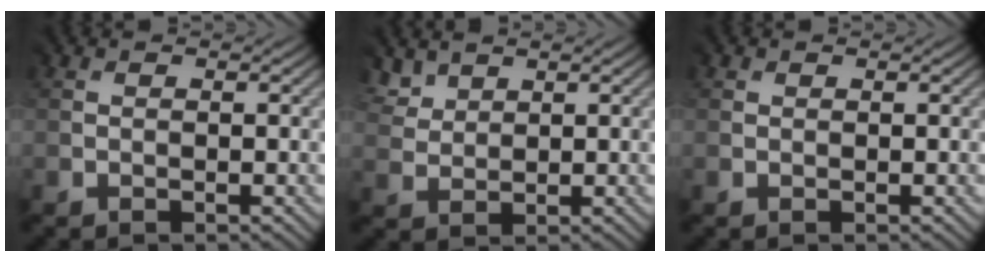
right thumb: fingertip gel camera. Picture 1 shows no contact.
{"total": 3.2, "force": [2.9, 1.1, -0.7], "torque": [-0.002, 0.004, 0.062]}
{"total": 0.7, "force": [0.5, 0.5, 0.0], "torque": [0.005, -0.002, 0.010]}